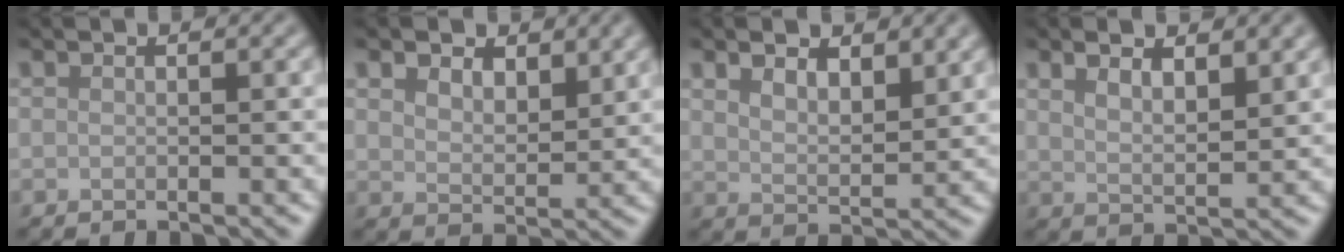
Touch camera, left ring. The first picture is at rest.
{"total": 3.6, "force": [2.2, 2.1, 1.9], "torque": [-0.041, -0.005, 0.035]}
{"total": 3.9, "force": [2.5, 1.7, 2.5], "torque": [-0.048, -0.006, 0.045]}
{"total": 3.7, "force": [2.5, 1.2, 2.5], "torque": [-0.044, 0.001, 0.041]}